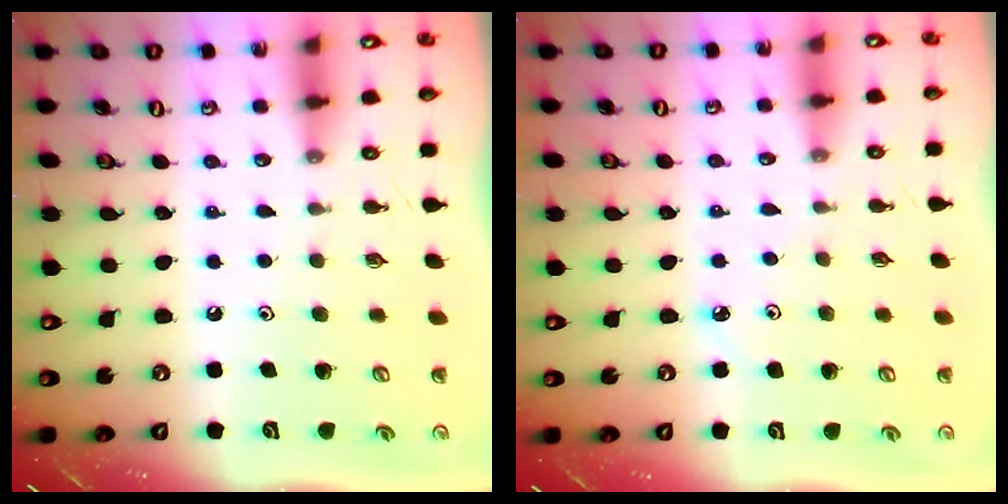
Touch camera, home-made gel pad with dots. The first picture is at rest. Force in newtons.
{"total": 1.8, "press": 1.8, "slide": 0.2}